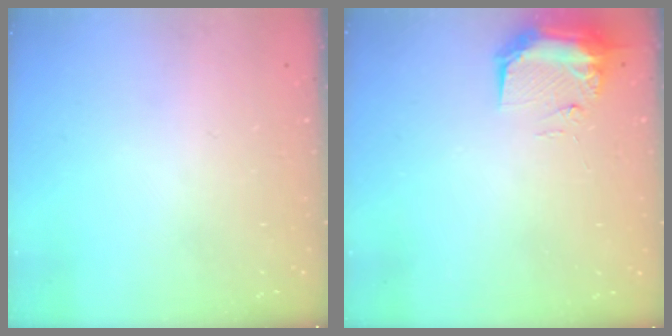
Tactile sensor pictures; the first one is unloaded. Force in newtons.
{"total": 9.2, "press": 9.0, "slide": 1.5}